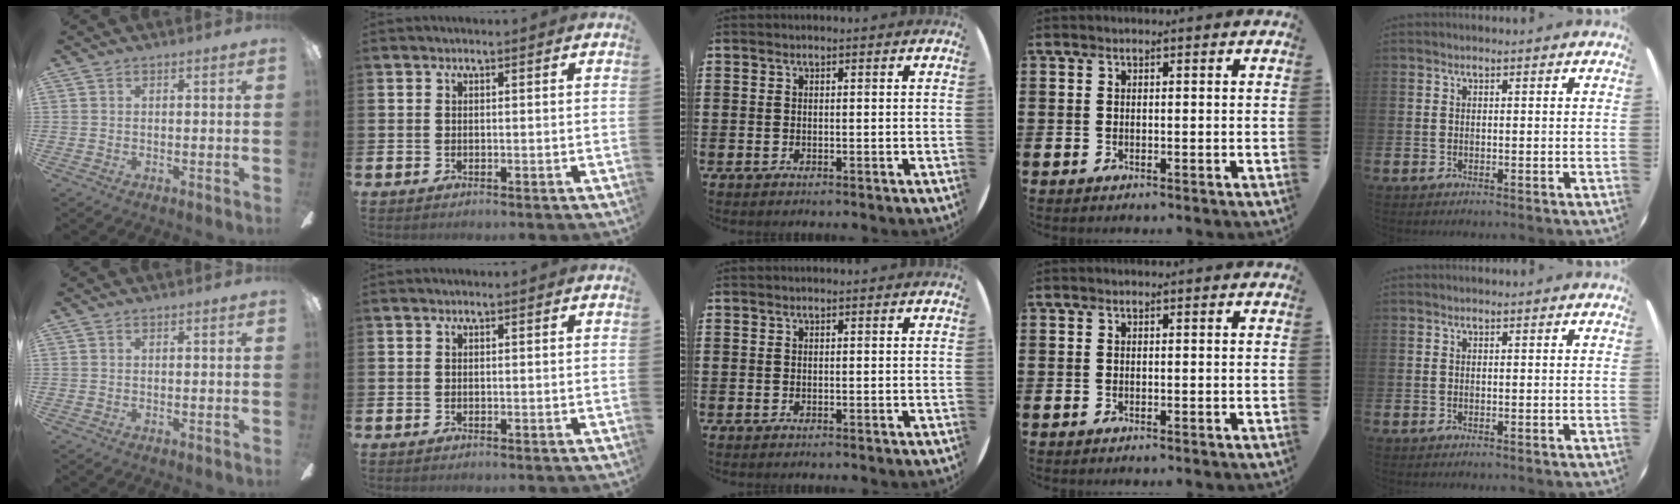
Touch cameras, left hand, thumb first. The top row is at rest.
{}